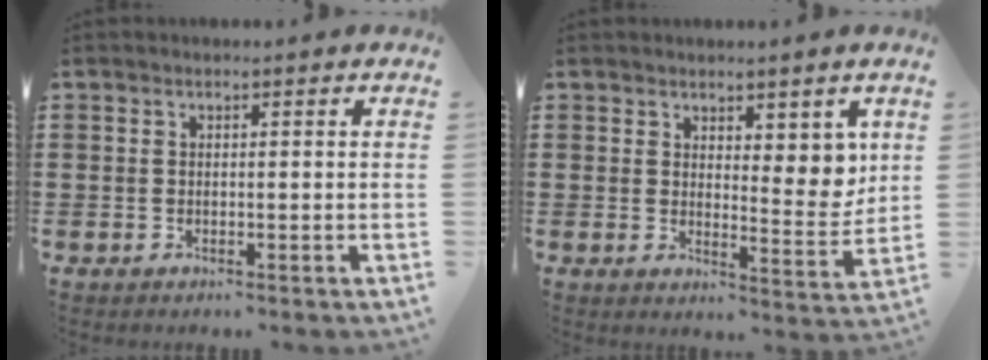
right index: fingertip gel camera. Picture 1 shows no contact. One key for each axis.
{"total": 5.2, "fx": 3.4, "fy": 2.5, "fz": 3.1, "tx": -0.035, "ty": -0.017, "tz": 0.057}